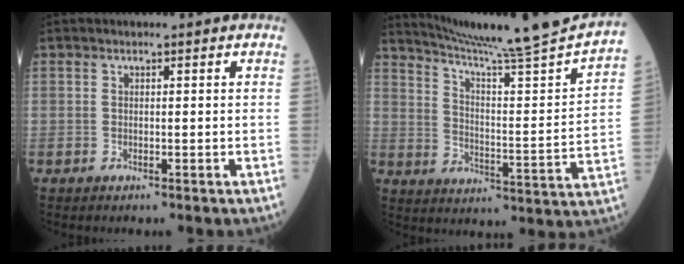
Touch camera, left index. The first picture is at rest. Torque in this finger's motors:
{"motor_torque": [-0.15, -0.30, 0.22, 0.08]}